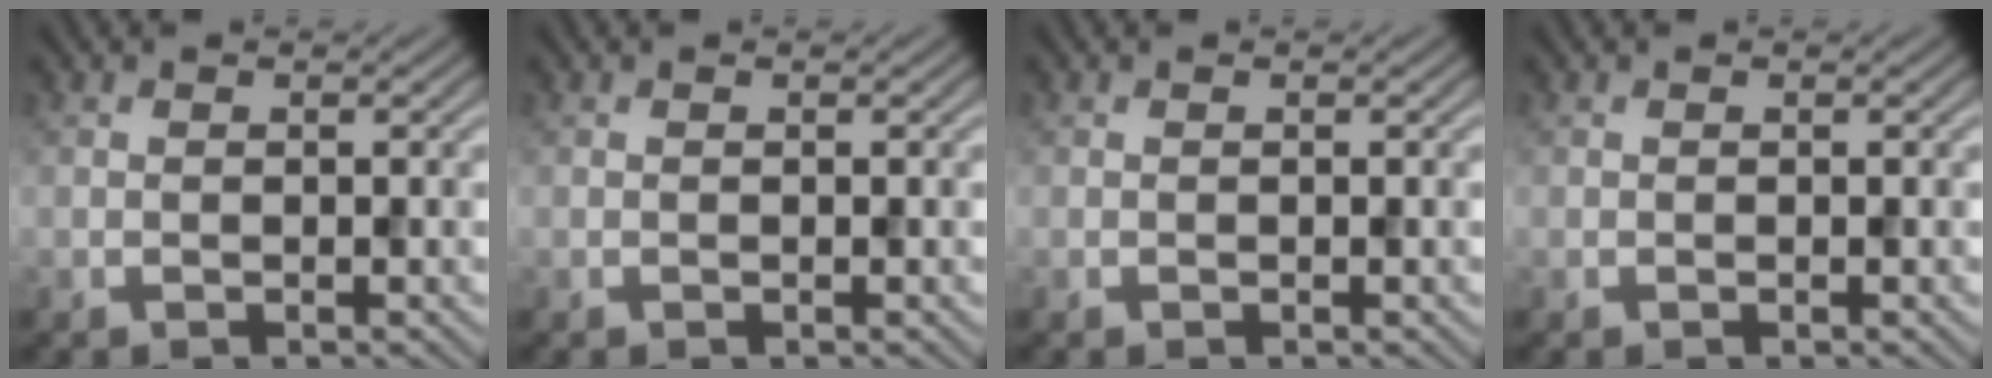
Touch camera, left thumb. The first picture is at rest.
{"total": 0.0}
{"total": 0.0}
{"total": 0.0}